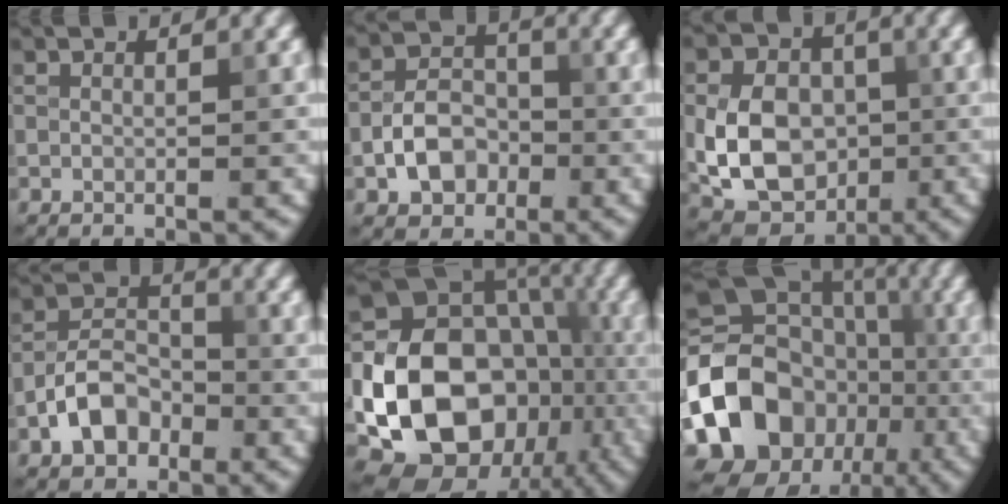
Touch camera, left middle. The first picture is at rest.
{"total": 4.4, "force": [-1.6, 3.2, 2.5], "torque": [-0.040, 0.004, -0.028]}
{"total": 8.7, "force": [-1.0, 6.7, 5.5], "torque": [-0.106, -0.004, -0.025]}
{"total": 4.7, "force": [-2.2, 3.1, 2.7], "torque": [-0.047, 0.007, -0.046]}
{"total": 17.3, "force": [-4.4, 13.9, 9.4], "torque": [-0.147, -0.019, -0.087]}
{"total": 15.3, "force": [-4.5, 12.4, 7.7], "torque": [-0.158, -0.002, -0.090]}